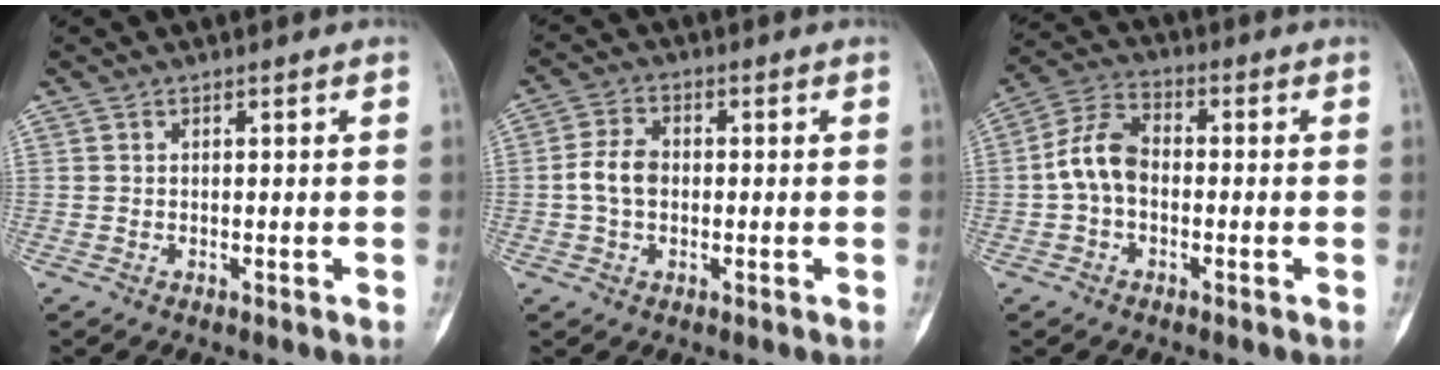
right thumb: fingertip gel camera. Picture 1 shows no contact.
{"total": 5.5, "force": [-0.4, 3.8, 3.9], "torque": [-0.074, 0.016, -0.012]}
{"total": 8.1, "force": [-0.9, 5.4, 5.9], "torque": [-0.109, 0.028, -0.029]}